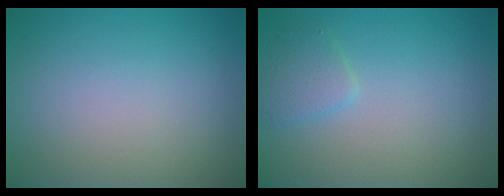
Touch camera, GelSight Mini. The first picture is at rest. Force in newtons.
{"total": 1.6, "press": 1.6, "slide": 0.1}